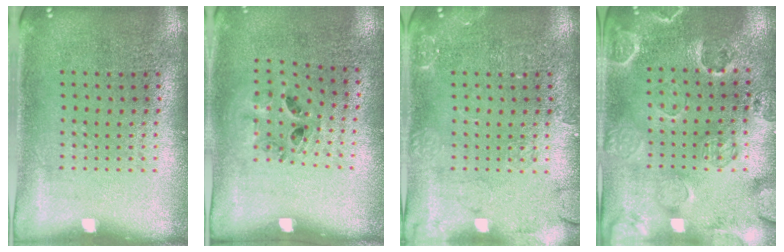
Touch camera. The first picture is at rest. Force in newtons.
{"total": 1.1, "press": 0.9, "slide": 0.7}
{"total": 2.4, "press": 2.4, "slide": 0.4}
{"total": 2.4, "press": 2.1, "slide": 1.1}